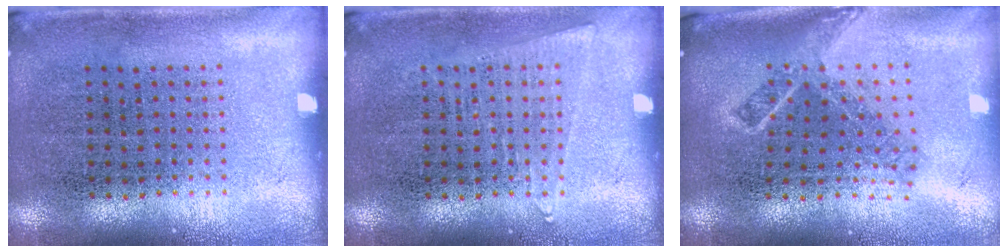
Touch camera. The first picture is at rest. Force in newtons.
{"total": 1.0, "press": 1.0, "slide": 0.1}
{"total": 2.0, "press": 1.4, "slide": 1.4}